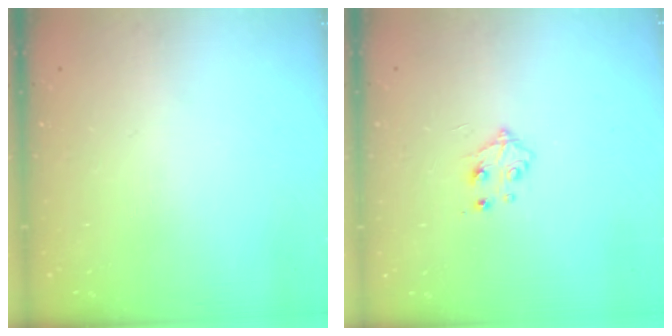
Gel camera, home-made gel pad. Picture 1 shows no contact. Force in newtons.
{"total": 4.9, "press": 4.9, "slide": 0.7}